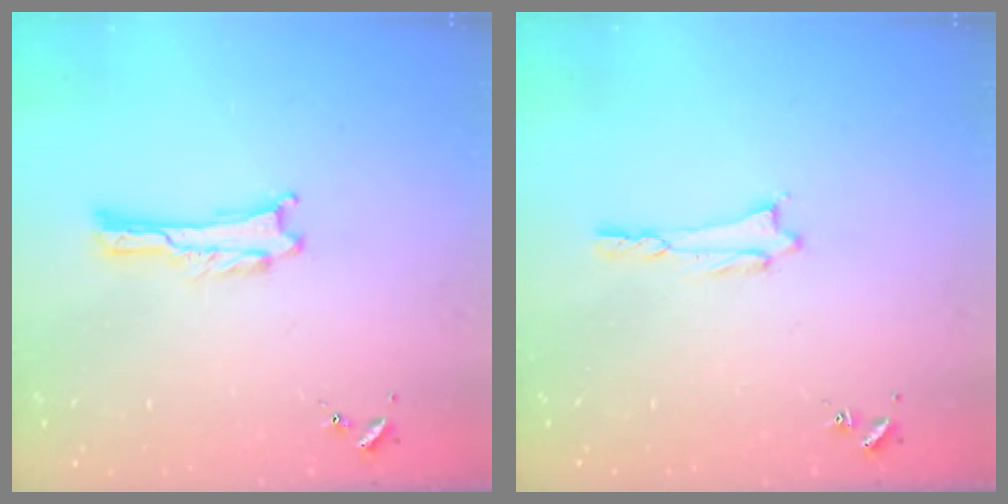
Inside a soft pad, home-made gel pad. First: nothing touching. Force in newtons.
{"total": 0.7, "press": 0.7, "slide": 0.1}